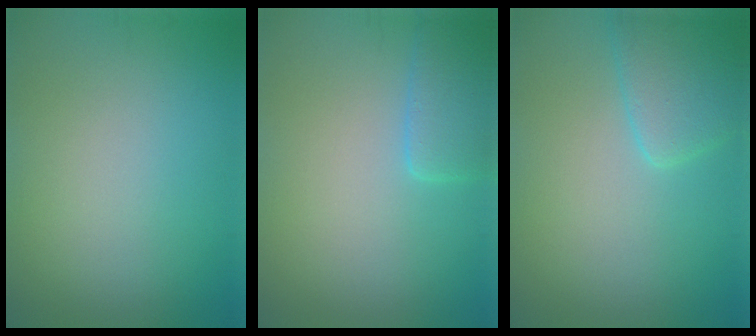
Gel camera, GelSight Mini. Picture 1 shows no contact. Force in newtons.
{"total": 3.0, "press": 3.0, "slide": 0.3}
{"total": 3.8, "press": 3.8, "slide": 0.3}